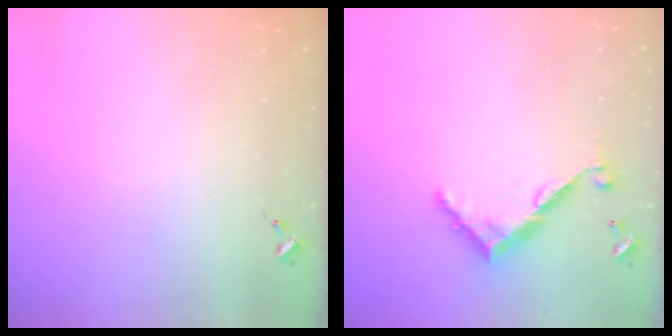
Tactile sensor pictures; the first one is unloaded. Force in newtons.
{"total": 9.0, "press": 9.0, "slide": 0.7}